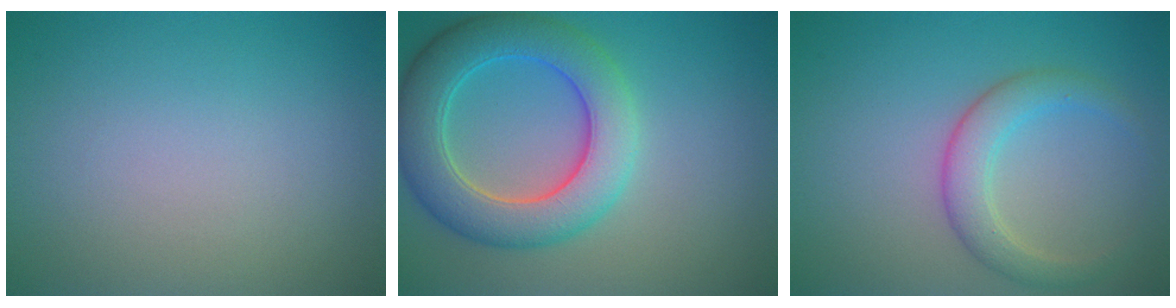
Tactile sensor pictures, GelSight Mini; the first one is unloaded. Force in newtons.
{"total": 7.3, "press": 7.3, "slide": 0.2}
{"total": 3.2, "press": 3.2, "slide": 0.1}